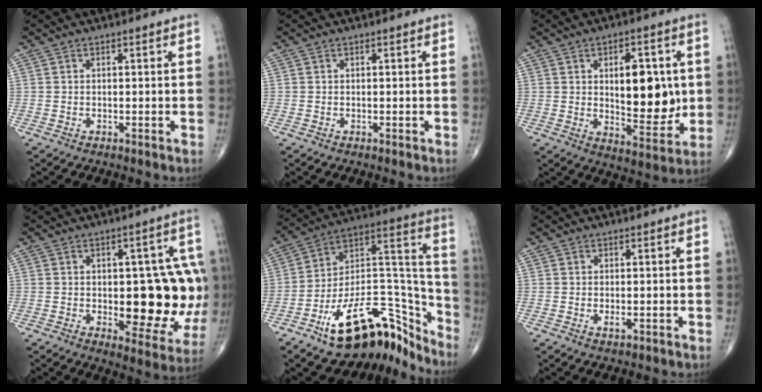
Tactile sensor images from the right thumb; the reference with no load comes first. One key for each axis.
{"total": 0.0}
{"total": 13.9, "fx": 1.5, "fy": 6.9, "fz": 12.0, "tx": -0.132, "ty": -0.019, "tz": 0.031}
{"total": 17.4, "fx": -0.3, "fy": 8.0, "fz": 15.4, "tx": -0.158, "ty": -0.009, "tz": 0.009}
{"total": 23.6, "fx": -16.6, "fy": 10.1, "fz": 13.4, "tx": -0.141, "ty": 0.136, "tz": -0.272}
{"total": 1.1, "fx": -0.2, "fy": 0.5, "fz": 0.9, "tx": -0.018, "ty": -0.005, "tz": -0.004}